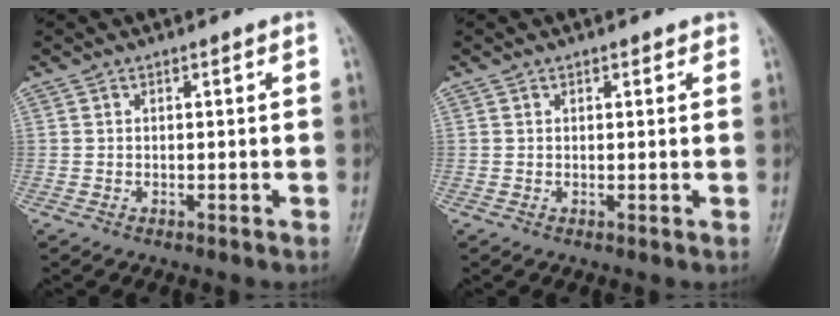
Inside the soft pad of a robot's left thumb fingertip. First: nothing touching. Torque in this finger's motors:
{"motor_torque": [-0.11, -0.02, -0.39, 0.13, -0.02]}